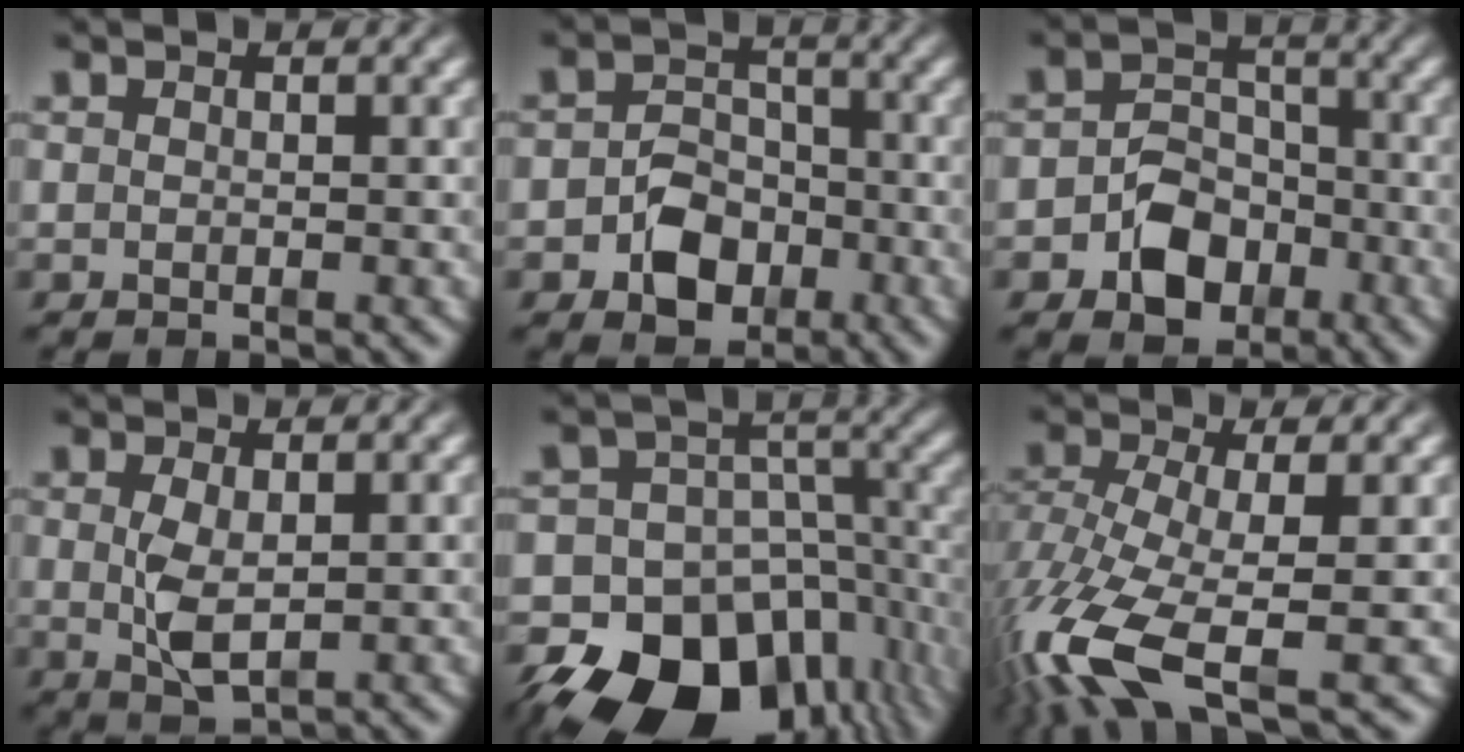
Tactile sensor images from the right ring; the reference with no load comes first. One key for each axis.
{"total": 5.1, "fx": -2.2, "fy": 4.0, "fz": 2.3, "tx": -0.026, "ty": -0.017, "tz": -0.034}
{"total": 5.6, "fx": -2.3, "fy": 4.5, "fz": 2.5, "tx": -0.033, "ty": -0.016, "tz": -0.037}
{"total": 3.2, "fx": -0.2, "fy": 1.3, "fz": 2.9, "tx": -0.059, "ty": -0.020, "tz": 0.010}
{"total": 19.6, "fx": -9.0, "fy": 14.3, "fz": 10.1, "tx": -0.177, "ty": -0.079, "tz": -0.126}
{"total": 7.8, "fx": -3.8, "fy": 3.4, "fz": 6.0, "tx": -0.148, "ty": -0.056, "tz": -0.036}